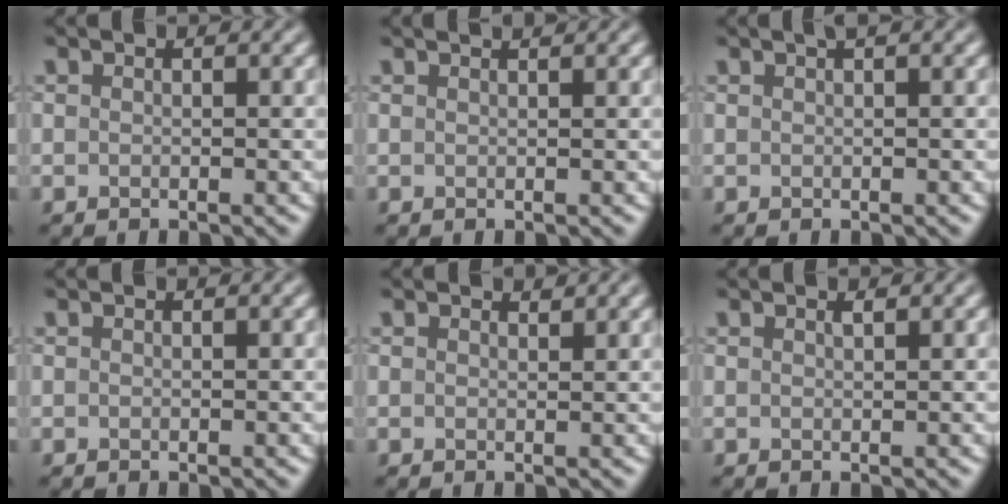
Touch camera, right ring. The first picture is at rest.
{"total": 1.2, "force": [1.0, 0.3, 0.5], "torque": [-0.005, -0.003, 0.005]}
{"total": 1.1, "force": [0.7, 0.2, 0.9], "torque": [-0.011, 0.005, 0.009]}
{"total": 0.0}
{"total": 0.7, "force": [0.7, 0.0, 0.1], "torque": [-0.002, -0.001, 0.013]}
{"total": 0.6, "force": [0.4, 0.1, 0.4], "torque": [-0.005, -0.001, 0.007]}